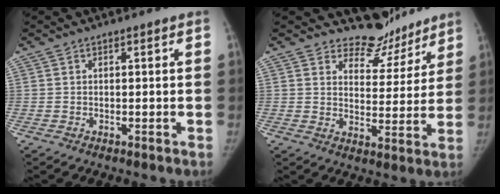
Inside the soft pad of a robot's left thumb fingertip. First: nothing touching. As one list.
[{"total": 8.6, "force": [7.8, 3.8, 0.2], "torque": [0.034, -0.070, 0.115]}]